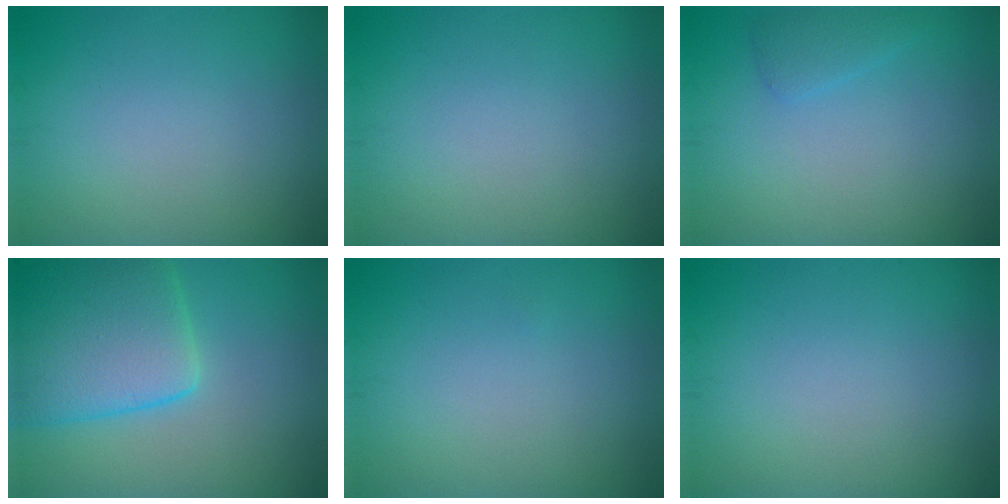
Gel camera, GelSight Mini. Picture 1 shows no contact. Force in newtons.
{"total": 0.0}
{"total": 1.4, "press": 1.4, "slide": 0.1}
{"total": 8.8, "press": 8.7, "slide": 0.4}
{"total": 0.0}
{"total": 0.0}